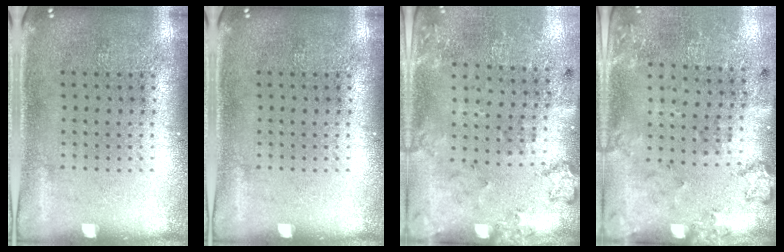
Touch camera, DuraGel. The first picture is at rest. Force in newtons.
{"total": 0.0}
{"total": 2.0, "press": 1.3, "slide": 1.5}
{"total": 2.0, "press": 1.3, "slide": 1.5}